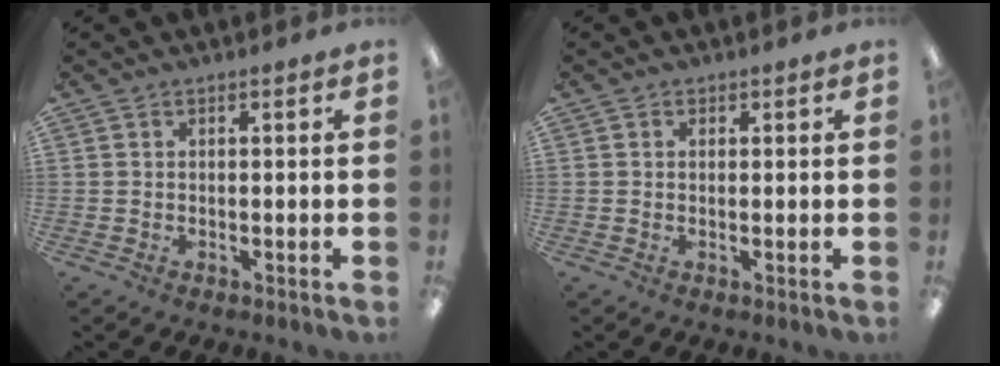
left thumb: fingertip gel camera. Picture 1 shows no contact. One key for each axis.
{"total": 0.6, "fx": 0.2, "fy": 0.5, "fz": 0.3, "tx": -0.005, "ty": 0.003, "tz": 0.003}